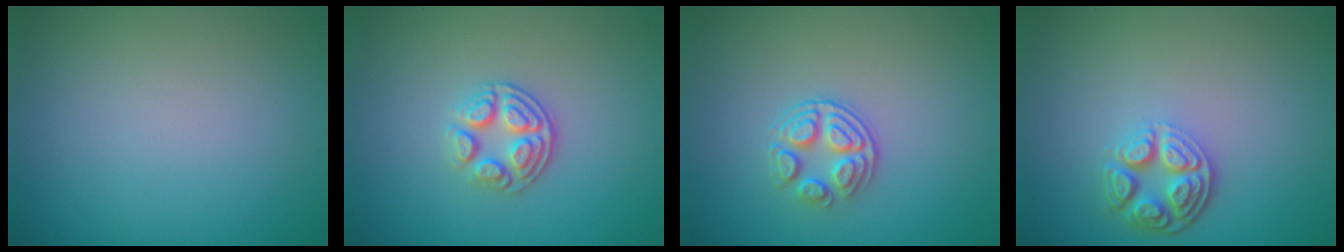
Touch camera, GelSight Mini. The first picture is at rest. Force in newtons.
{"total": 3.2, "press": 2.6, "slide": 2.0}
{"total": 3.0, "press": 2.6, "slide": 1.5}
{"total": 4.0, "press": 3.2, "slide": 2.4}